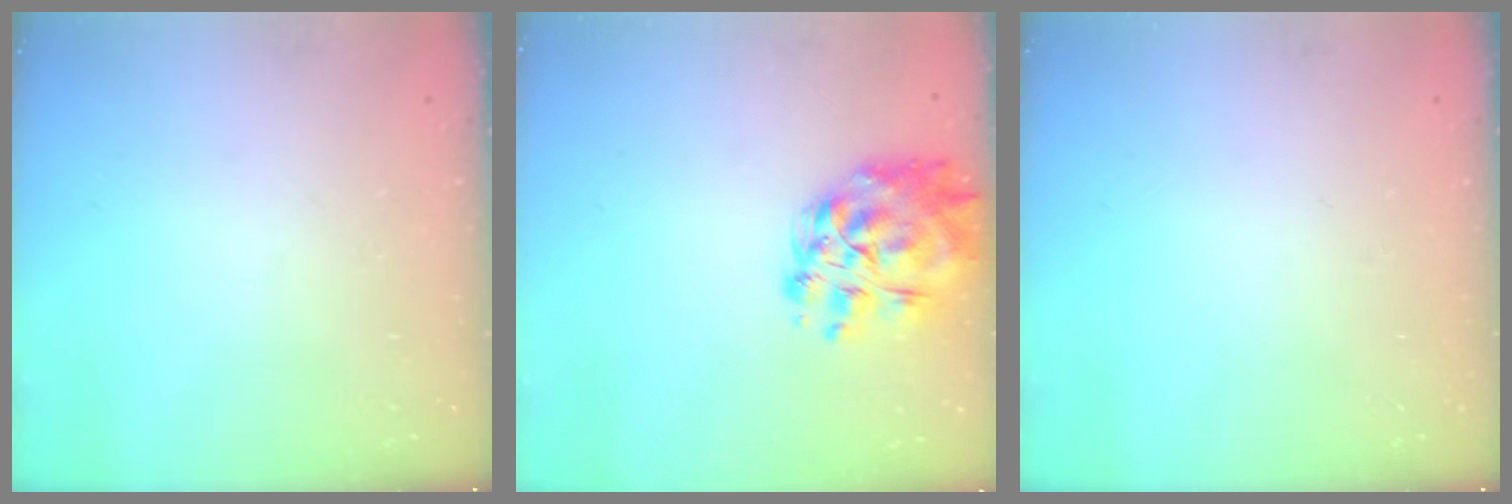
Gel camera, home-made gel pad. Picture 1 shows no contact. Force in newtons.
{"total": 13.2, "press": 12.5, "slide": 4.2}
{"total": 0.0}